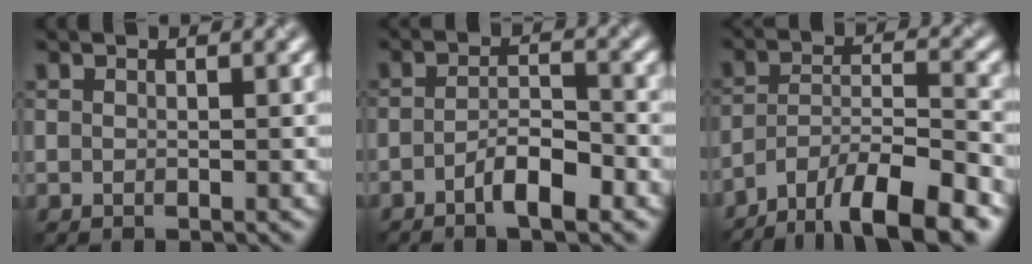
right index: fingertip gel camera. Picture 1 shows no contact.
{"total": 3.6, "force": [-2.0, 0.9, 2.9], "torque": [-0.052, 0.007, -0.039]}
{"total": 11.1, "force": [-8.5, 3.1, 6.5], "torque": [-0.100, -0.009, -0.140]}